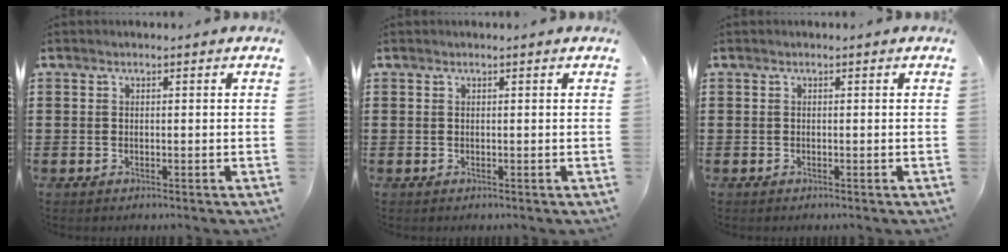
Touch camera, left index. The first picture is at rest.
{"total": 0.0}
{"total": 0.0}